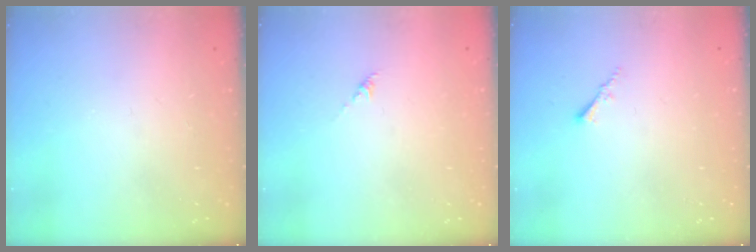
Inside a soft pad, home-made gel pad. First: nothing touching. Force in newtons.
{"total": 0.0}
{"total": 1.5, "press": 1.5, "slide": 0.4}